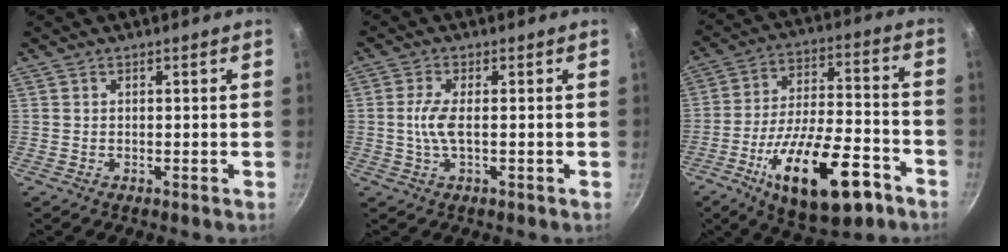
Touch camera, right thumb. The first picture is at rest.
{"total": 4.2, "force": [-0.3, 1.2, 4.1], "torque": [-0.095, 0.003, -0.011]}
{"total": 19.7, "force": [-9.5, 7.8, 15.3], "torque": [-0.235, 0.046, -0.146]}